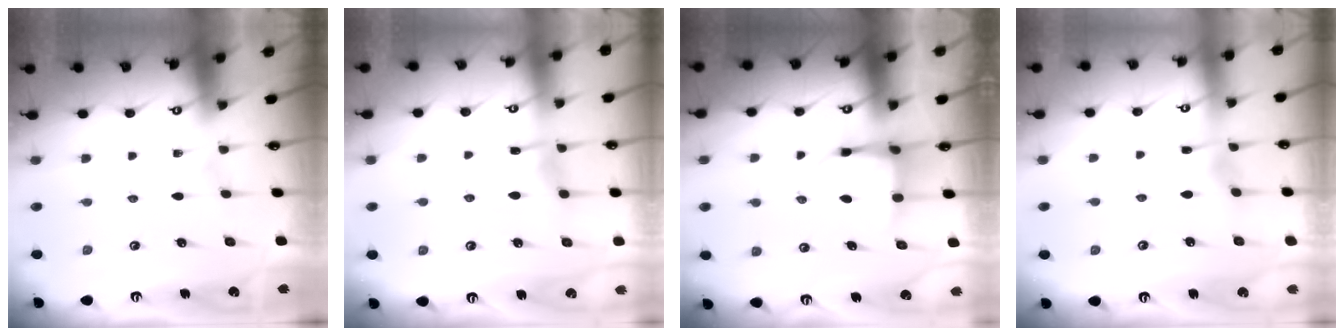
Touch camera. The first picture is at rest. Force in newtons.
{"total": 6.0, "press": 5.9, "slide": 0.7}
{"total": 4.3, "press": 4.3, "slide": 0.5}
{"total": 3.4, "press": 3.4, "slide": 0.5}